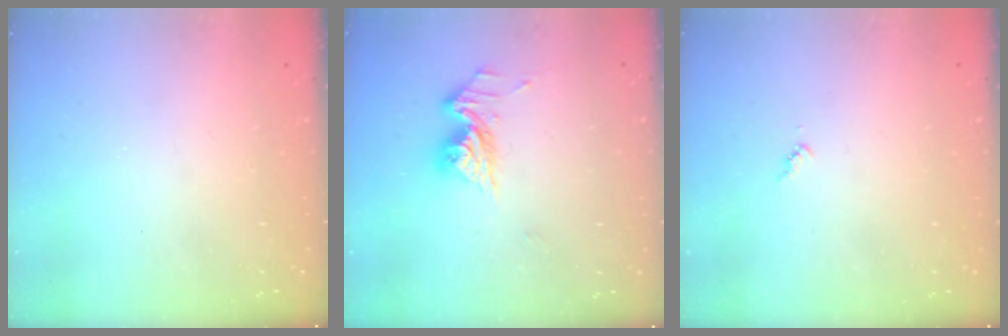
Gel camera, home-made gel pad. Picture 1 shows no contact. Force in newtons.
{"total": 11.2, "press": 11.1, "slide": 1.1}
{"total": 3.4, "press": 3.4, "slide": 0.2}